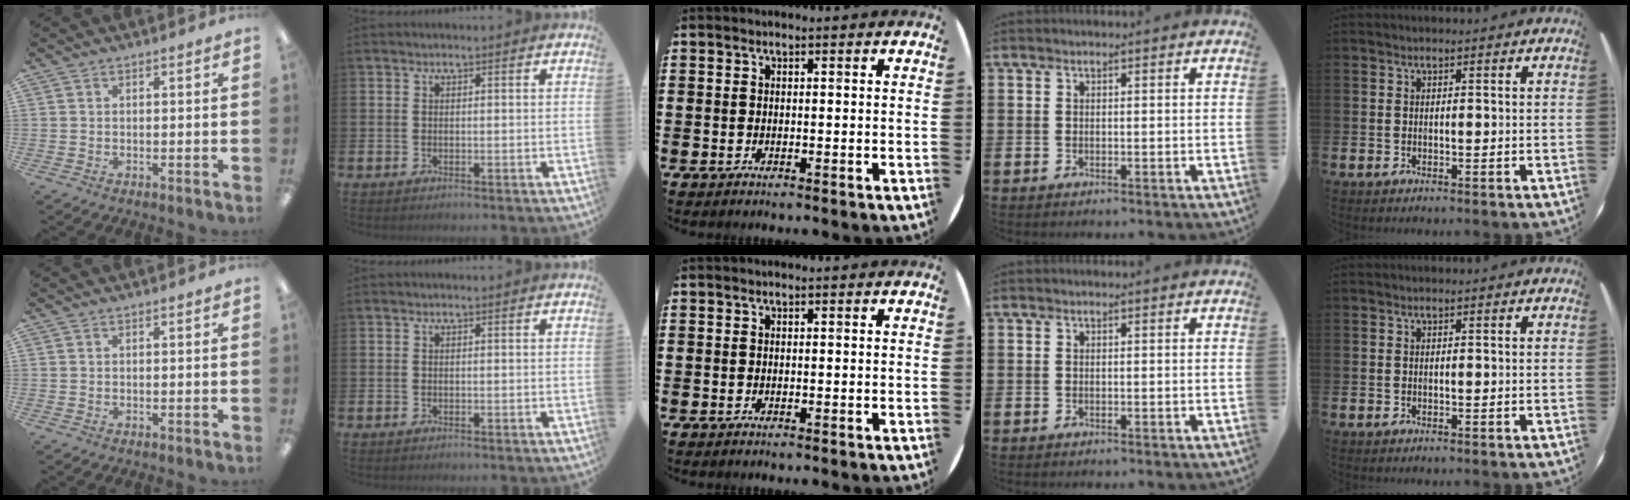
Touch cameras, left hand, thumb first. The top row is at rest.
{}